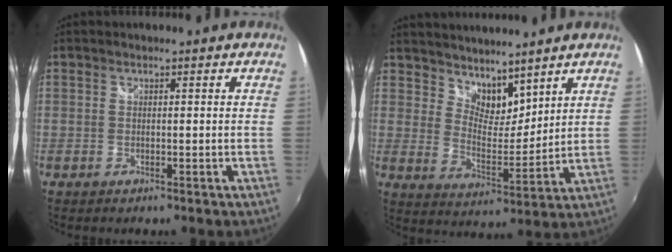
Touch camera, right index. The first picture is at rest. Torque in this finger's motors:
{"motor_torque": [-0.02, 0.32, 0.05, 0.00]}